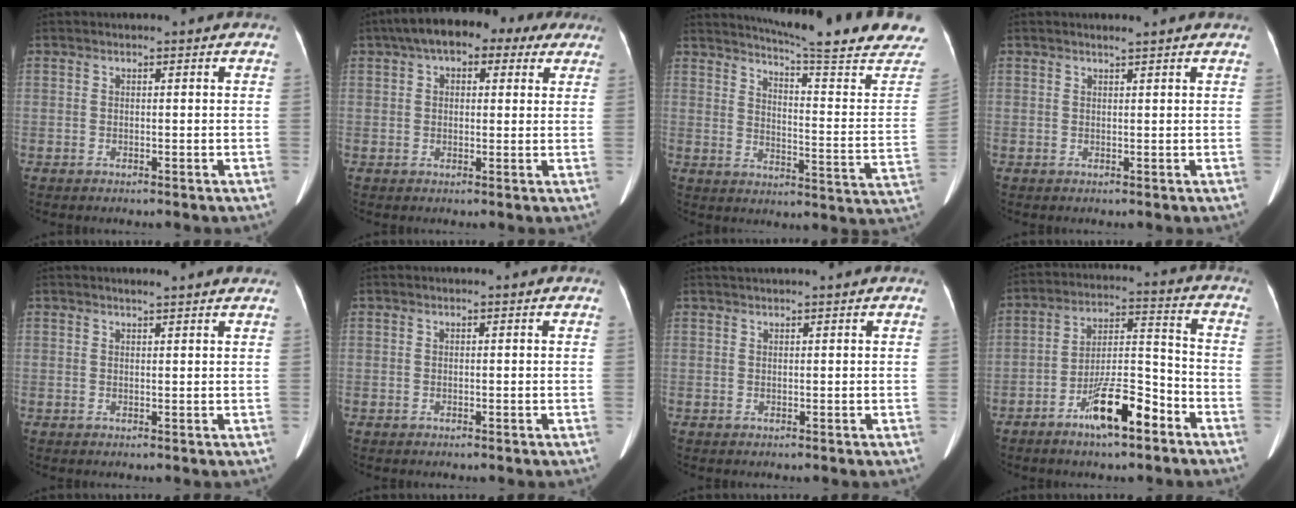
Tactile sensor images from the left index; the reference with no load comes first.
{"total": 11.3, "force": [7.0, 5.2, 7.2], "torque": [-0.102, 0.052, 0.100]}
{"total": 22.2, "force": [19.8, 0.2, 10.0], "torque": [-0.138, -0.084, 0.238]}
{"total": 1.5, "force": [1.3, -0.2, 0.7], "torque": [-0.012, 0.008, 0.023]}
{"total": 4.7, "force": [4.3, 0.3, 2.0], "torque": [-0.027, 0.013, 0.045]}
{"total": 0.0}
{"total": 2.7, "force": [2.3, -0.4, 1.2], "torque": [-0.011, 0.030, 0.043]}
{"total": 10.5, "force": [-6.5, 2.3, 8.0], "torque": [-0.143, 0.007, -0.110]}